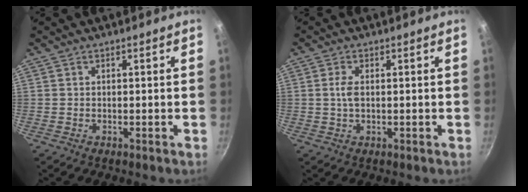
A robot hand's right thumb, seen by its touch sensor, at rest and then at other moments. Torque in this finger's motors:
{"motor_torque": [-0.13, 0.14, -0.49, 0.19, 0.00]}